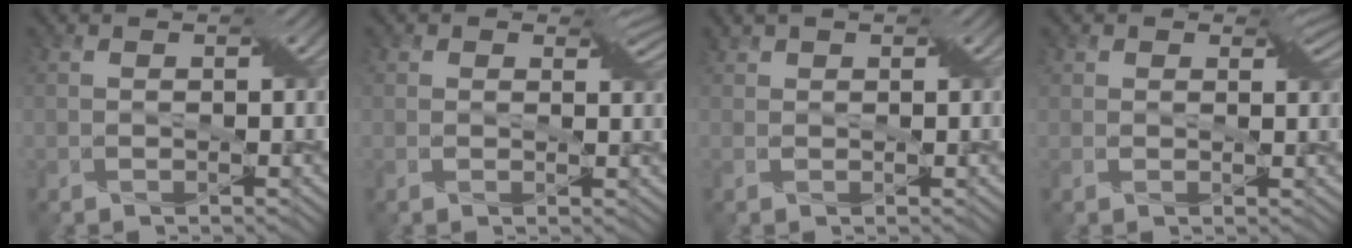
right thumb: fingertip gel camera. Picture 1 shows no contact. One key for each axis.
{"total": 3.3, "fx": 1.5, "fy": 2.2, "fz": 1.9, "tx": -0.028, "ty": -0.003, "tz": 0.021}
{"total": 1.5, "fx": 1.2, "fy": 0.7, "fz": 0.6, "tx": -0.016, "ty": 0.006, "tz": 0.023}
{"total": 3.4, "fx": 1.9, "fy": 2.3, "fz": 1.6, "tx": -0.025, "ty": -0.001, "tz": 0.027}